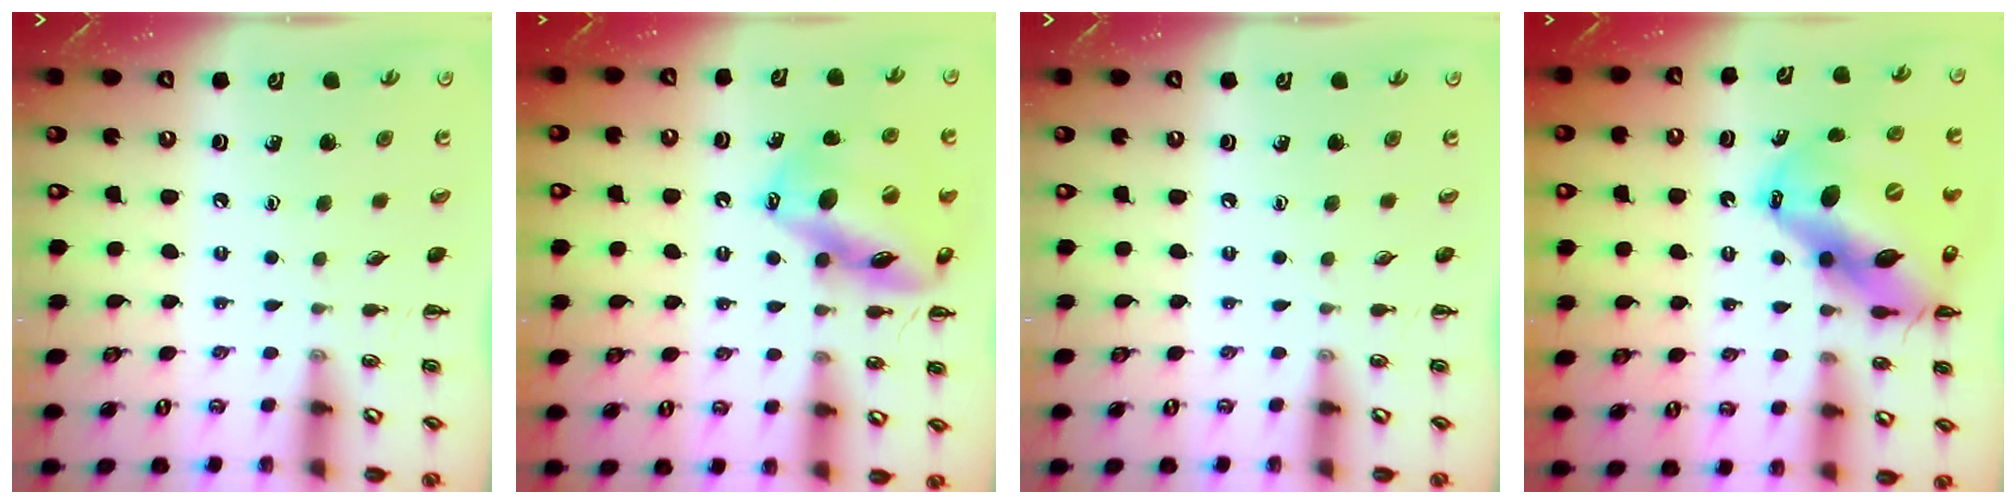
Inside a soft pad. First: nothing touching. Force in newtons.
{"total": 17.3, "press": 16.8, "slide": 4.0}
{"total": 0.0}
{"total": 19.8, "press": 18.9, "slide": 5.6}